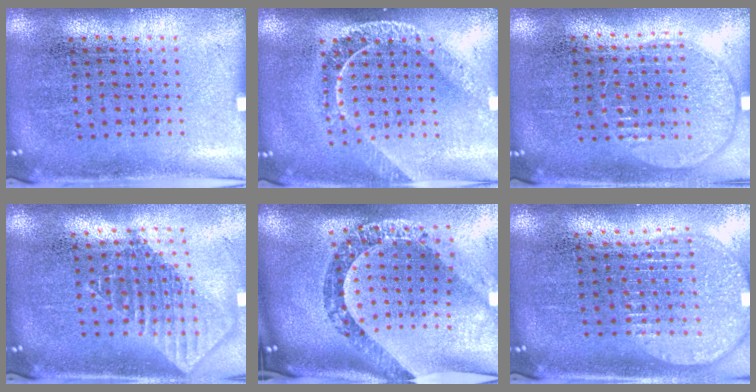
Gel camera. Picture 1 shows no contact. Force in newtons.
{"total": 1.8, "press": 1.5, "slide": 1.0}
{"total": 0.9, "press": 0.9, "slide": 0.3}
{"total": 1.9, "press": 1.5, "slide": 1.2}
{"total": 2.6, "press": 2.0, "slide": 1.6}
{"total": 1.9, "press": 1.6, "slide": 1.0}